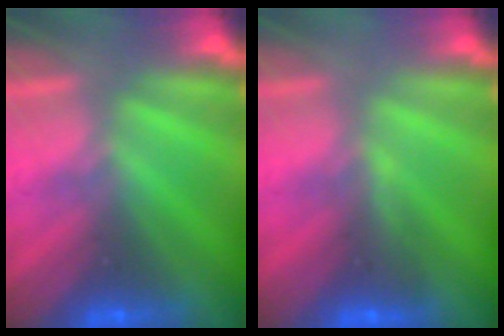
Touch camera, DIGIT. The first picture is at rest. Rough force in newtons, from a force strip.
{"total": 3.2}